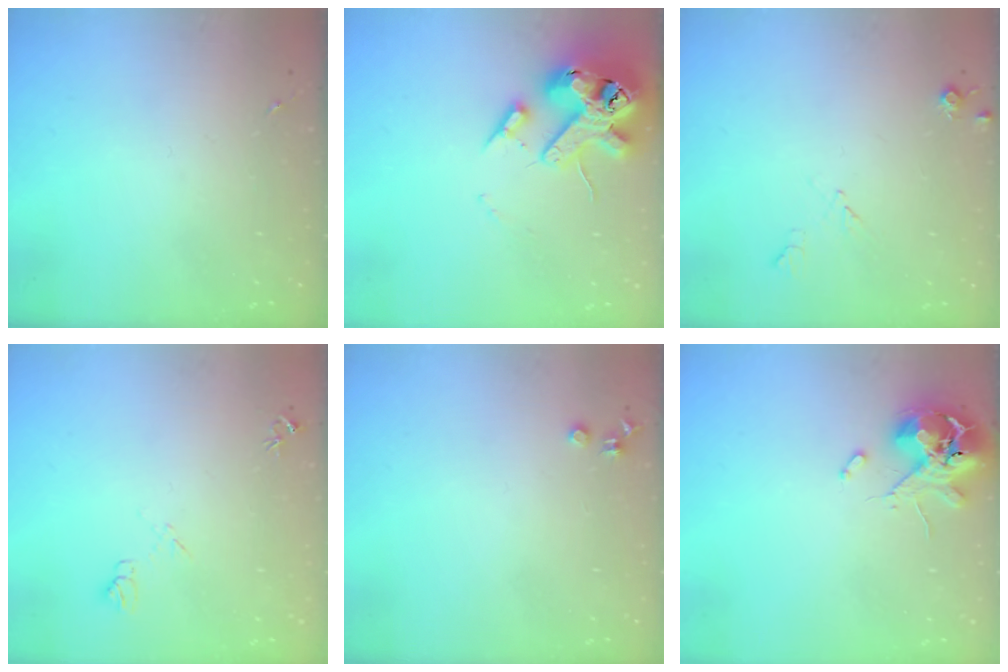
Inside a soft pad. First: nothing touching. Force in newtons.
{"total": 18.6, "press": 18.4, "slide": 2.8}
{"total": 5.8, "press": 5.8, "slide": 0.8}
{"total": 6.7, "press": 6.7, "slide": 0.7}
{"total": 3.5, "press": 3.5, "slide": 0.4}
{"total": 10.7, "press": 10.6, "slide": 1.6}